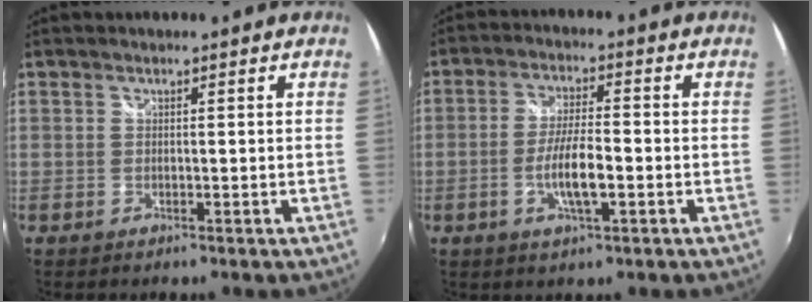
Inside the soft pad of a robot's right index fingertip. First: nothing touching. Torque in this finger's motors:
{"motor_torque": [0.74, -0.34, 0.47, 0.10]}